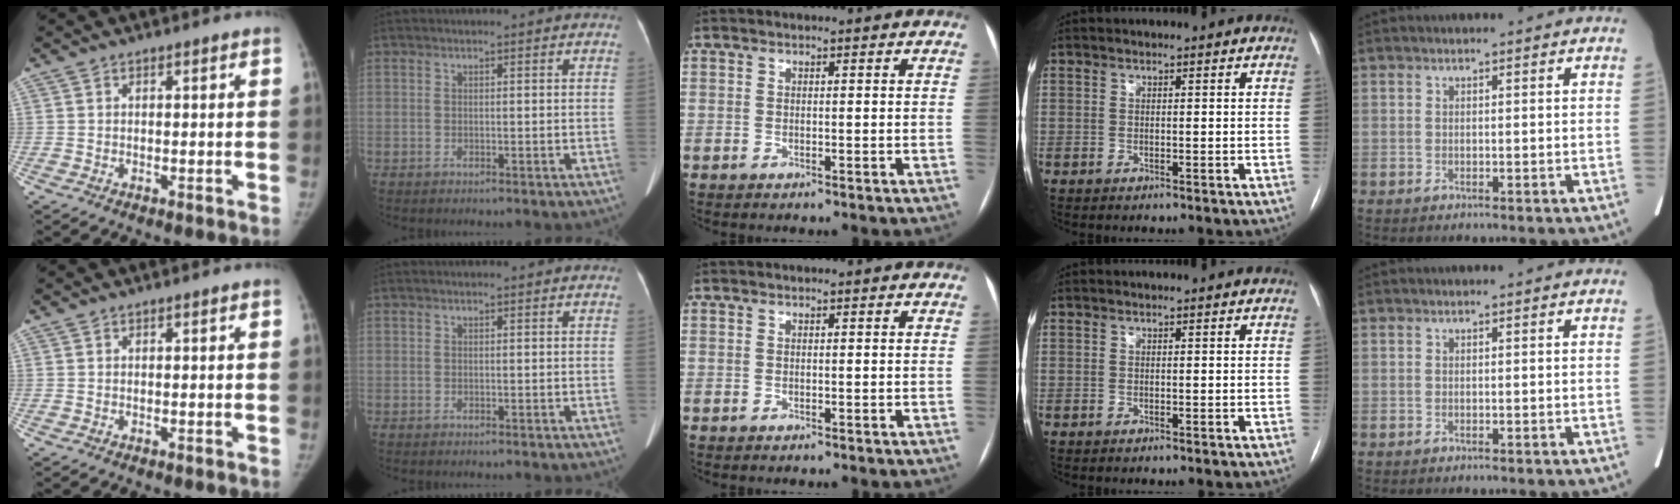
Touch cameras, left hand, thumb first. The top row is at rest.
{}